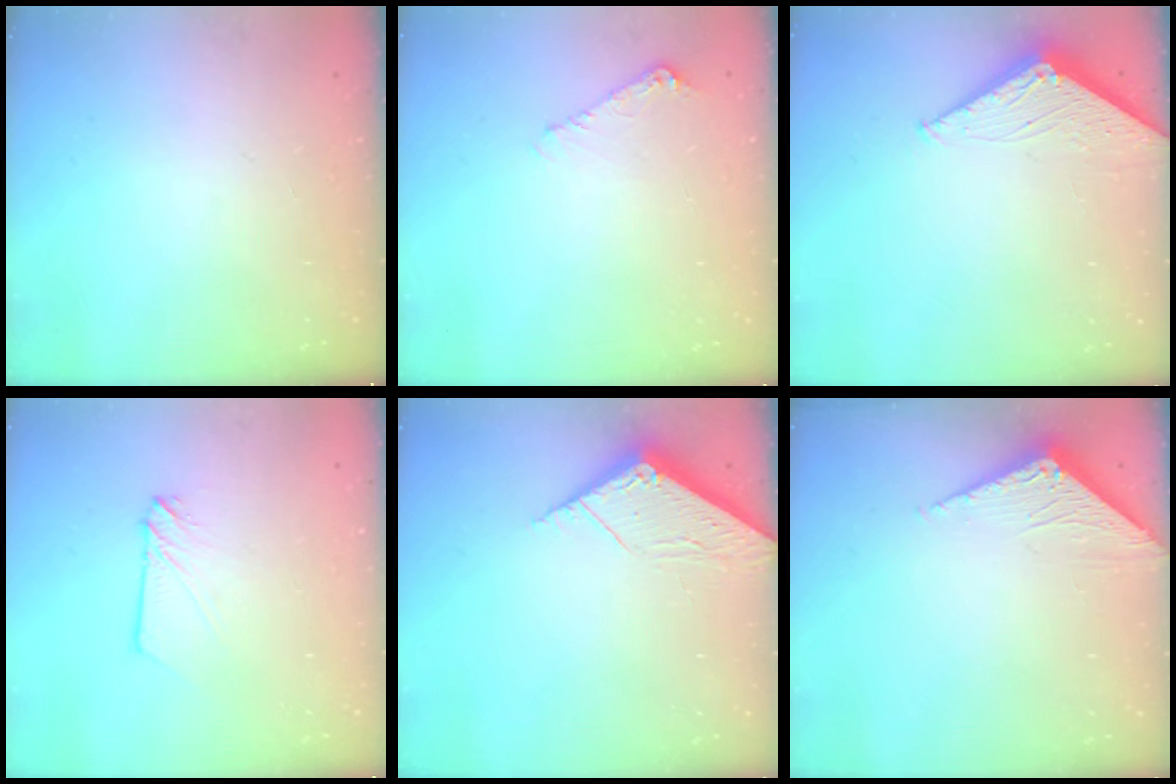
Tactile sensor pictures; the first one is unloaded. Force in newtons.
{"total": 7.2, "press": 7.2, "slide": 0.8}
{"total": 3.0, "press": 2.9, "slide": 0.3}
{"total": 3.6, "press": 3.5, "slide": 0.4}
{"total": 6.1, "press": 6.1, "slide": 0.4}
{"total": 3.3, "press": 3.3, "slide": 0.3}